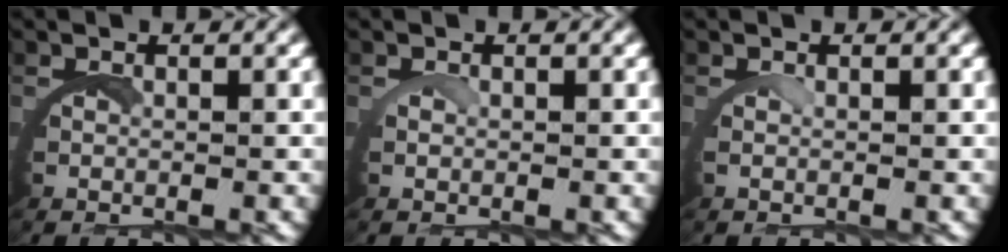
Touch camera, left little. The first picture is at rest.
{"total": 0.5, "force": [0.4, -0.3, 0.1], "torque": [-0.010, -0.006, 0.011]}
{"total": 0.6, "force": [0.3, -0.2, 0.4], "torque": [-0.010, 0.003, 0.006]}